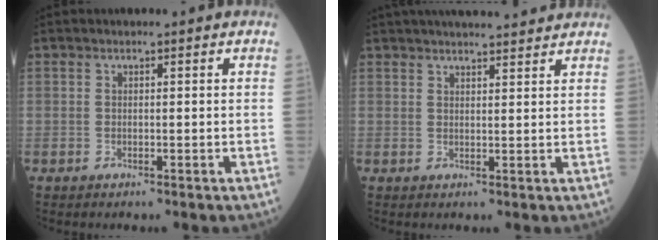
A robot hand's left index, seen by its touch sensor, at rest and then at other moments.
{"total": 11.2, "force": [10.1, 1.5, 4.6], "torque": [-0.064, 0.027, 0.133]}